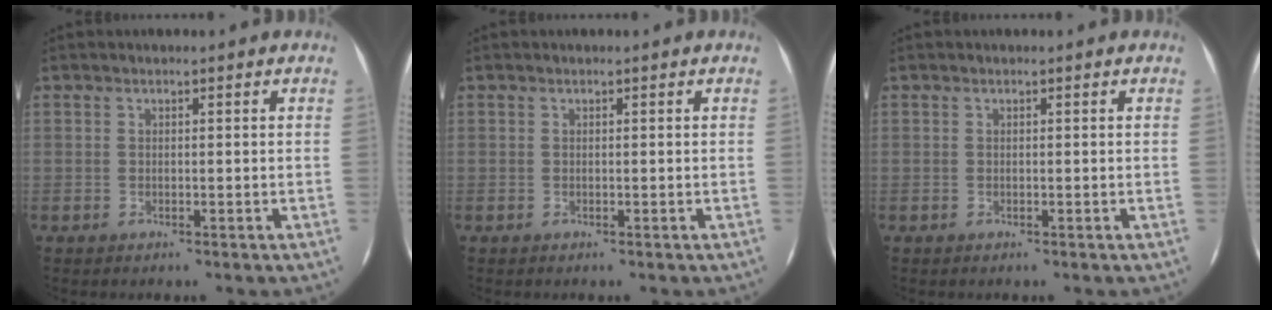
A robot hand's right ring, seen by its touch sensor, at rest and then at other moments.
{"total": 0.0}
{"total": 0.0}